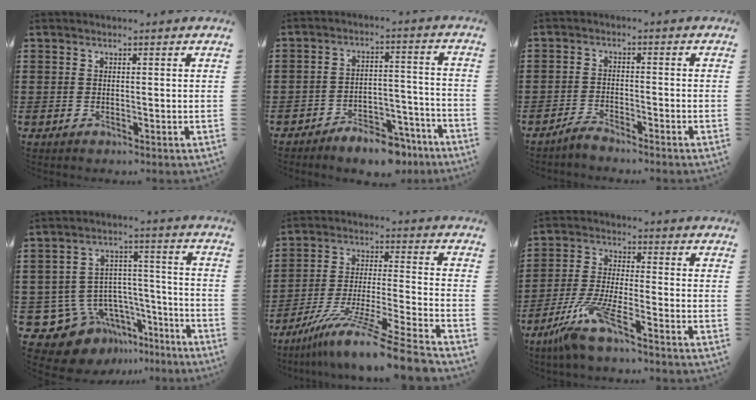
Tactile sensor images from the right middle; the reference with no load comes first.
{"total": 7.0, "force": [-6.3, 1.7, 2.5], "torque": [-0.029, 0.022, -0.113]}
{"total": 2.3, "force": [-2.2, 0.0, 0.6], "torque": [-0.022, 0.000, -0.045]}
{"total": 11.3, "force": [-8.2, 7.4, 2.4], "torque": [-0.069, 0.019, -0.143]}
{"total": 12.7, "force": [-10.5, -0.7, 7.1], "torque": [-0.120, 0.010, -0.199]}
{"total": 7.7, "force": [-5.6, 0.5, 5.2], "torque": [-0.123, -0.017, -0.111]}